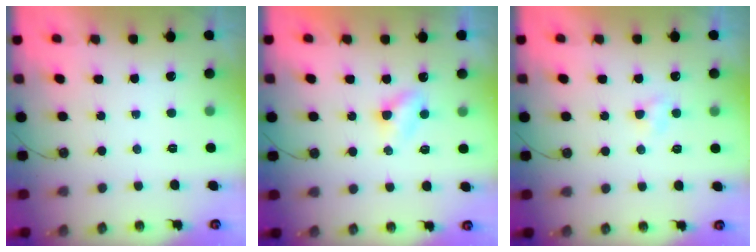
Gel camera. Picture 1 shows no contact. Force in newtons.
{"total": 4.0, "press": 4.0, "slide": 0.5}
{"total": 2.9, "press": 2.8, "slide": 0.5}